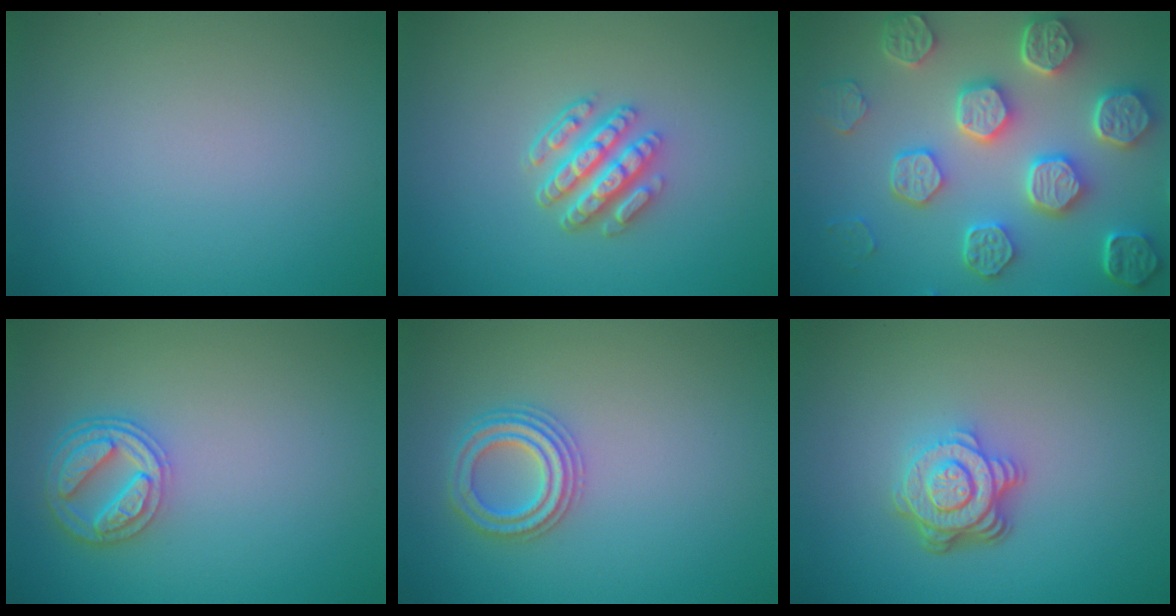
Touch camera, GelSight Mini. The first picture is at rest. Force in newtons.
{"total": 4.5, "press": 3.6, "slide": 2.7}
{"total": 8.3, "press": 6.4, "slide": 5.3}
{"total": 4.3, "press": 3.6, "slide": 2.3}
{"total": 2.9, "press": 2.9, "slide": 0.5}
{"total": 4.7, "press": 3.4, "slide": 3.3}